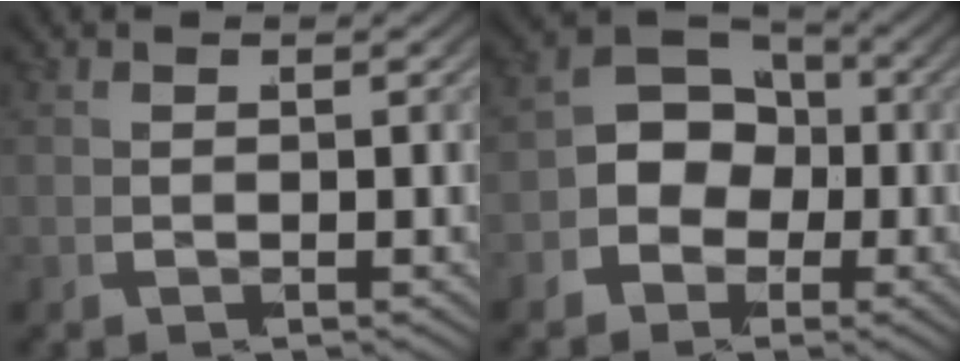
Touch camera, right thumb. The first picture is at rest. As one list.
[{"total": 6.8, "force": [-1.4, 5.8, 3.3], "torque": [-0.068, -0.014, -0.028]}]